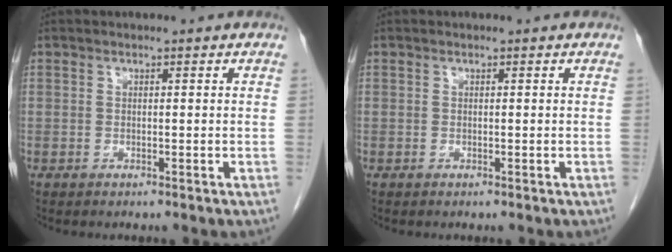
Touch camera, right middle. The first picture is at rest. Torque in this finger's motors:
{"motor_torque": [-0.39, -0.10, 0.00, -0.02]}